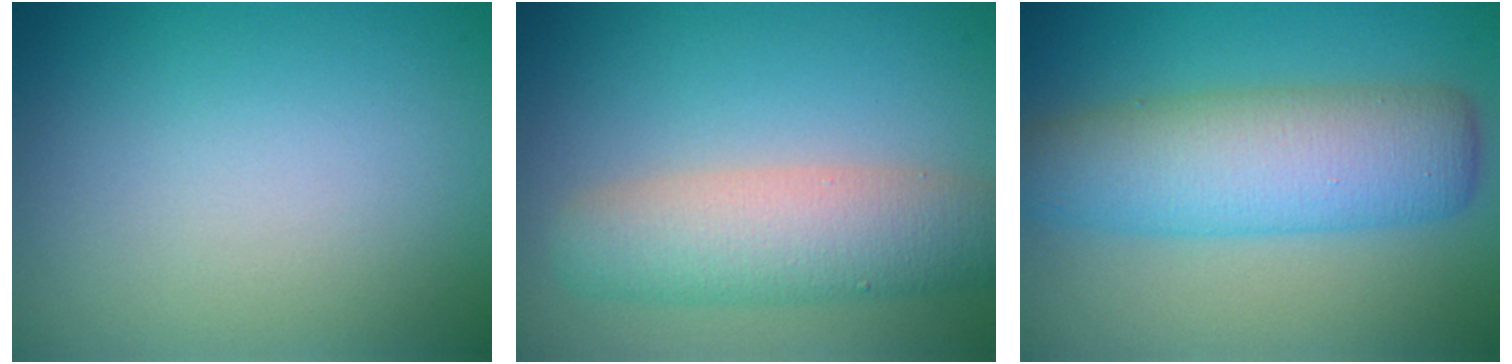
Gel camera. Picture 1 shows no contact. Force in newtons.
{"total": 5.6, "press": 5.6, "slide": 0.3}
{"total": 7.3, "press": 7.3, "slide": 0.2}